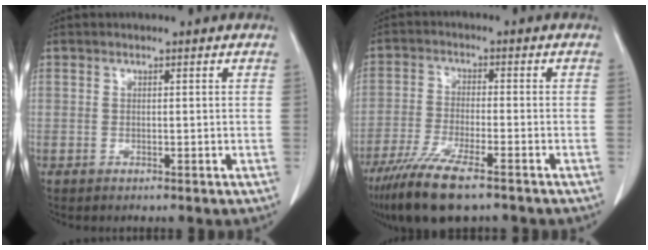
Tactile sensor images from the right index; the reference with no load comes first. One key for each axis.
{"total": 11.1, "fx": -8.0, "fy": 1.8, "fz": 7.4, "tx": -0.135, "ty": -0.029, "tz": -0.137}